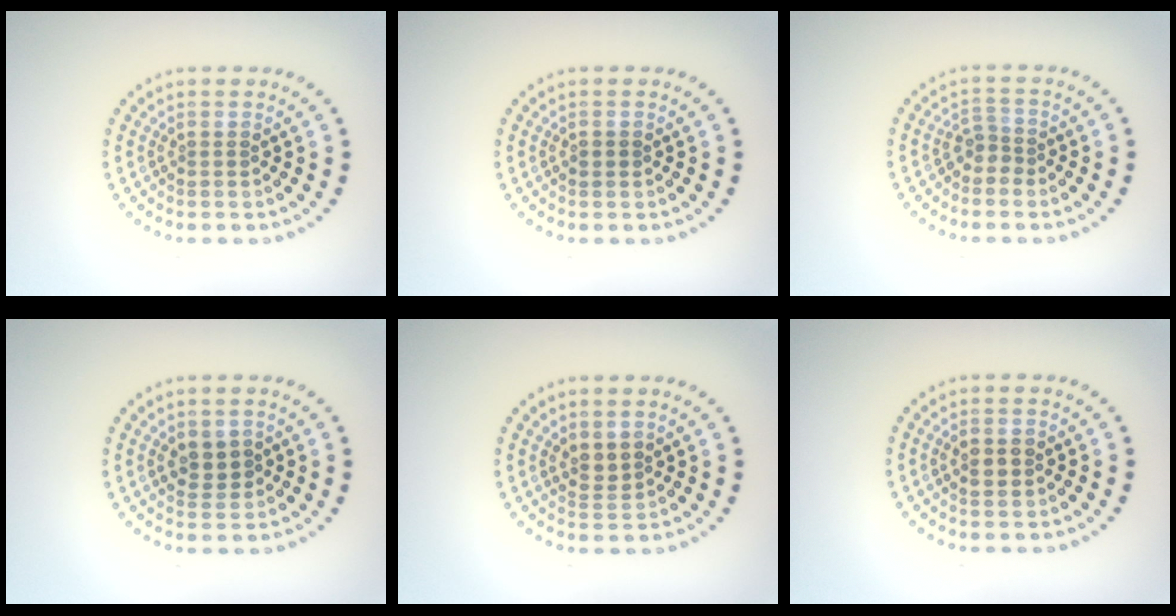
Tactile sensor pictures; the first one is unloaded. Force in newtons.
{"total": 0.9, "press": 0.9, "slide": 0.1}
{"total": 1.8, "press": 1.1, "slide": 1.3}
{"total": 2.4, "press": 2.3, "slide": 0.5}
{"total": 1.7, "press": 1.5, "slide": 0.8}
{"total": 1.6, "press": 1.6, "slide": 0.1}